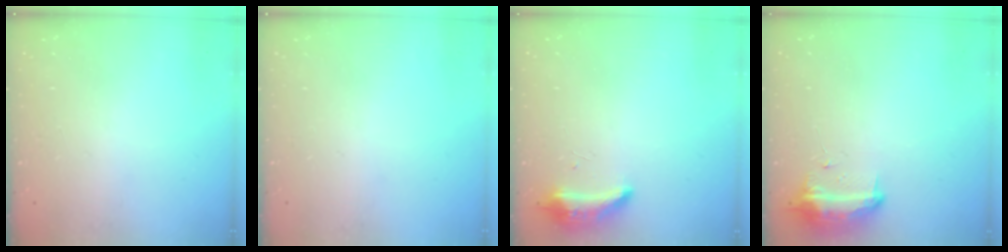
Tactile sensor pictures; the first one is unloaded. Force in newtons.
{"total": 0.0}
{"total": 8.5, "press": 8.4, "slide": 1.6}
{"total": 10.7, "press": 10.6, "slide": 0.7}